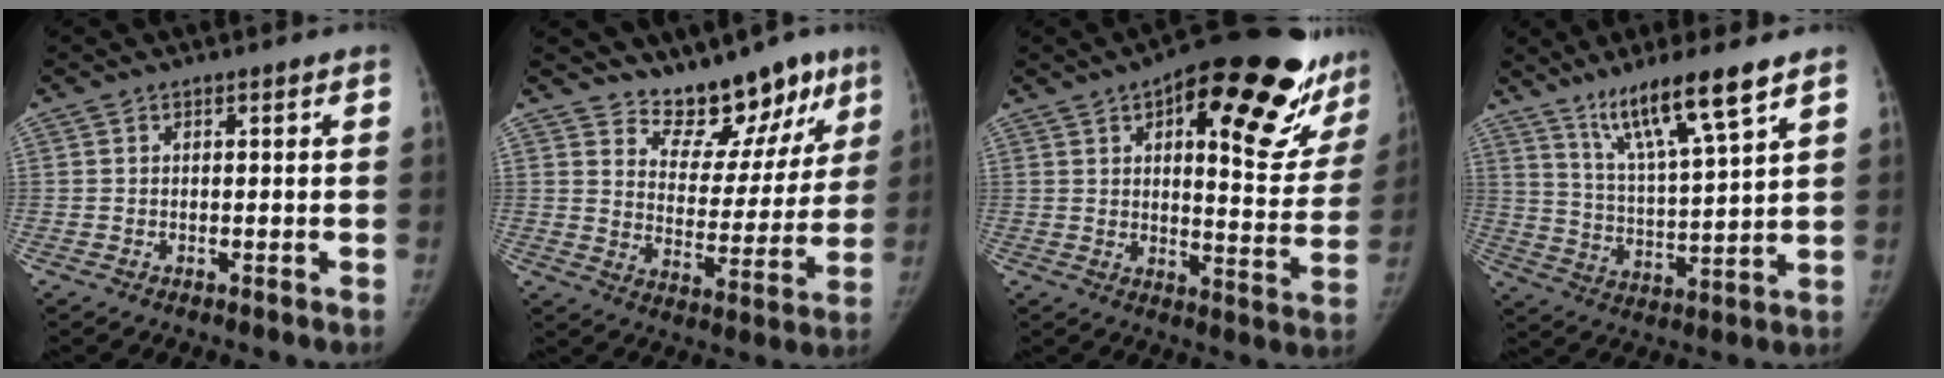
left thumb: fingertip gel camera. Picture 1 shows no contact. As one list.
[{"total": 13.7, "force": [10.9, 6.8, 4.8], "torque": [-0.009, -0.073, 0.162]}, {"total": 27.0, "force": [15.1, 9.7, 20.1], "torque": [-0.231, -0.047, 0.200]}, {"total": 13.3, "force": [8.9, 1.1, 9.8], "torque": [-0.176, -0.048, 0.167]}]